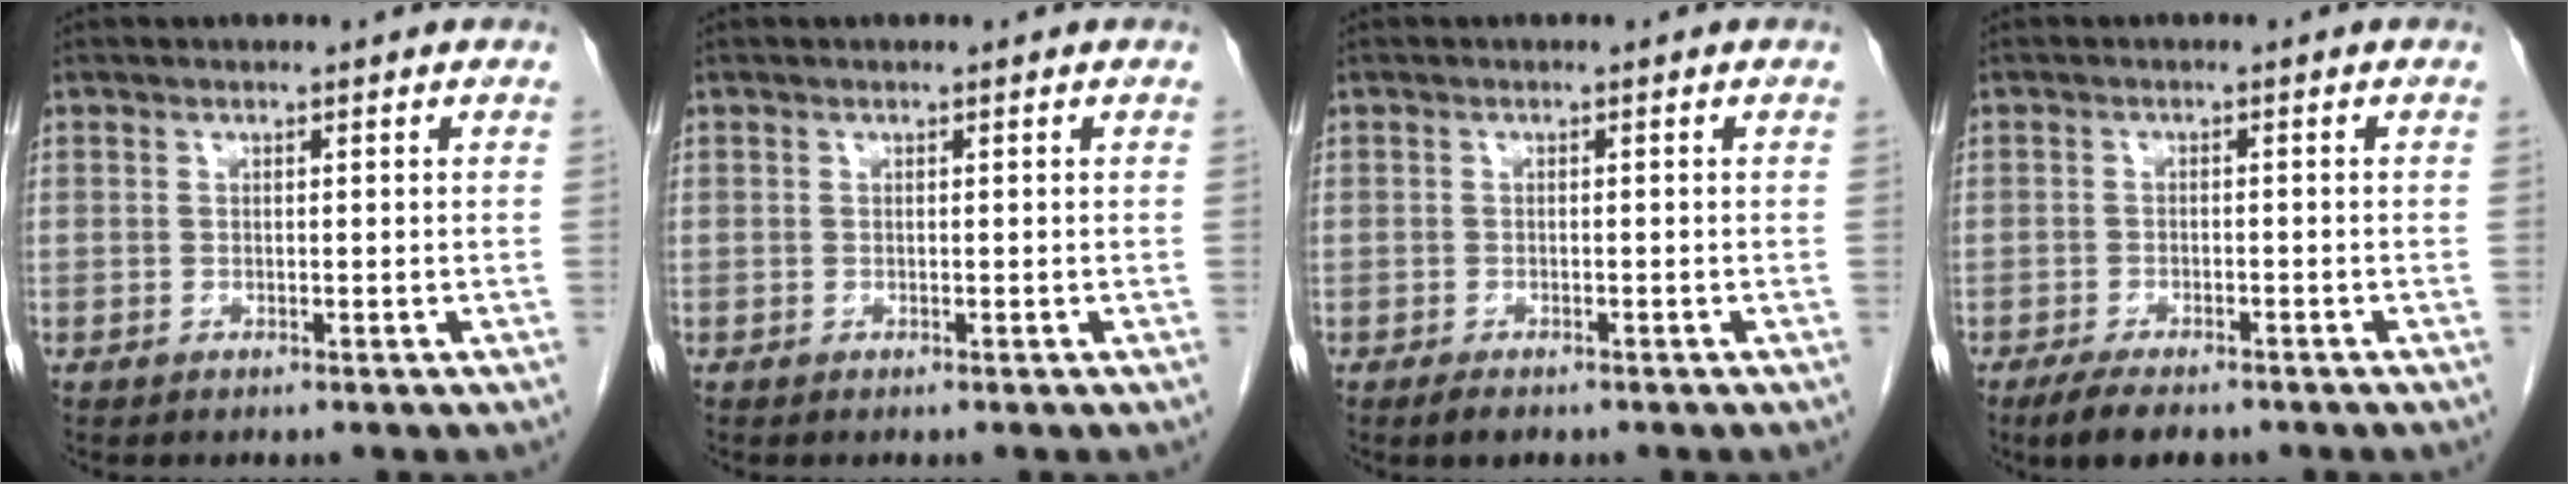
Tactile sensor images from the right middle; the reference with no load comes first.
{"total": 0.0}
{"total": 1.7, "force": [-1.2, 0.6, 0.9], "torque": [-0.024, -0.004, -0.016]}
{"total": 5.6, "force": [-4.3, 1.7, 3.1], "torque": [-0.057, -0.011, -0.066]}